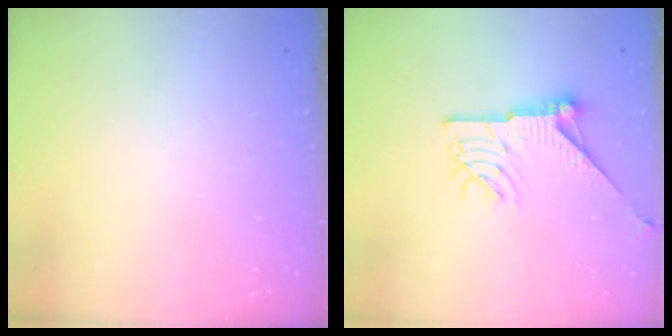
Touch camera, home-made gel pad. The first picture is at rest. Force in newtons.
{"total": 12.6, "press": 12.6, "slide": 0.4}